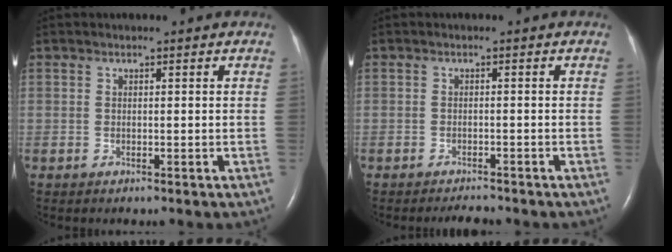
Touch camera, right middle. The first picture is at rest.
{"total": 2.0, "force": [-1.9, 0.2, 0.5], "torque": [-0.011, -0.007, -0.026]}